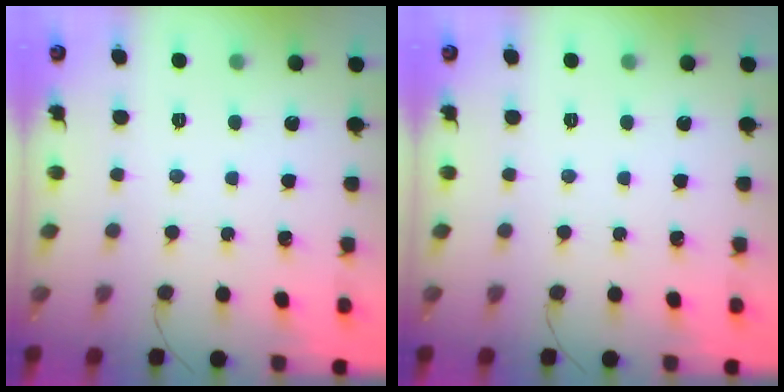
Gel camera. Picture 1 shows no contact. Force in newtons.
{"total": 0.0}